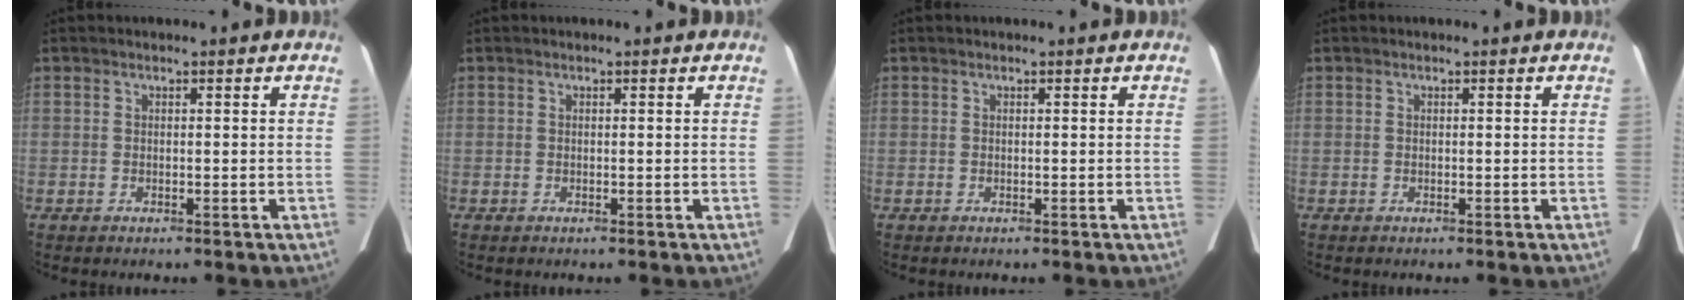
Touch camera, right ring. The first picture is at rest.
{"total": 0.0}
{"total": 0.0}
{"total": 0.0}